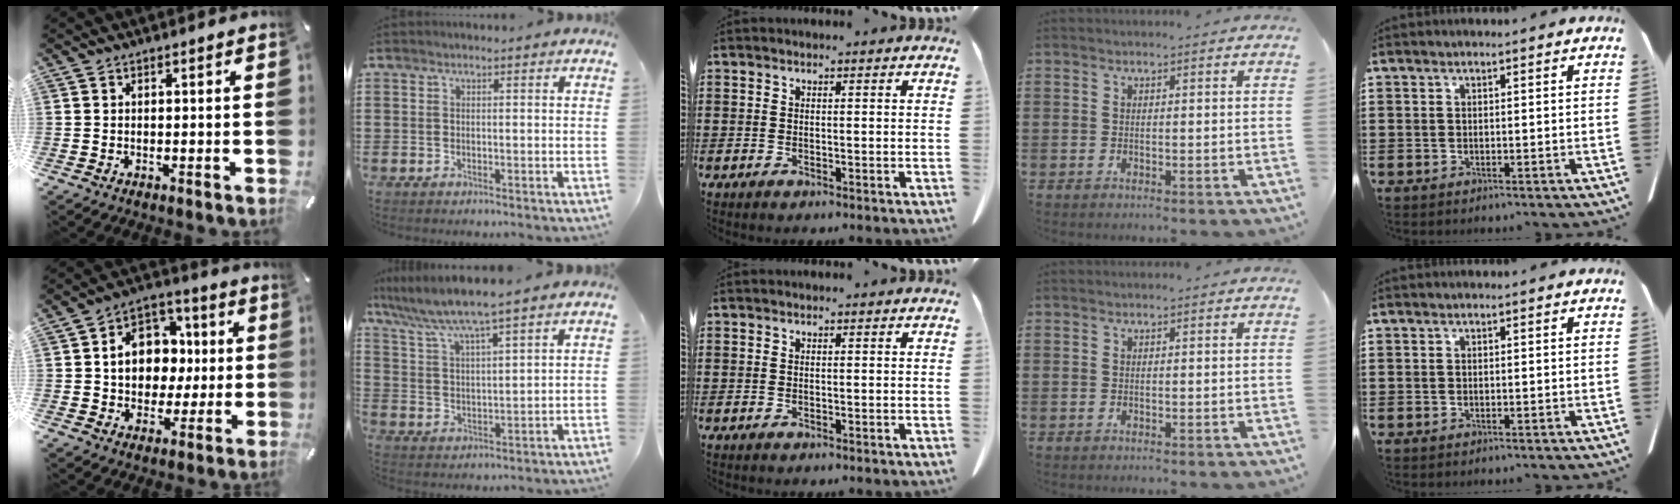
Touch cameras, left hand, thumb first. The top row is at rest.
{"thumb": {"total": 12.2, "force": [0.3, 10.5, 6.3], "torque": [-0.110, 0.013, 0.013]}, "index": {"total": 6.1, "force": [5.3, -0.3, 3.0], "torque": [-0.079, -0.027, 0.089]}}